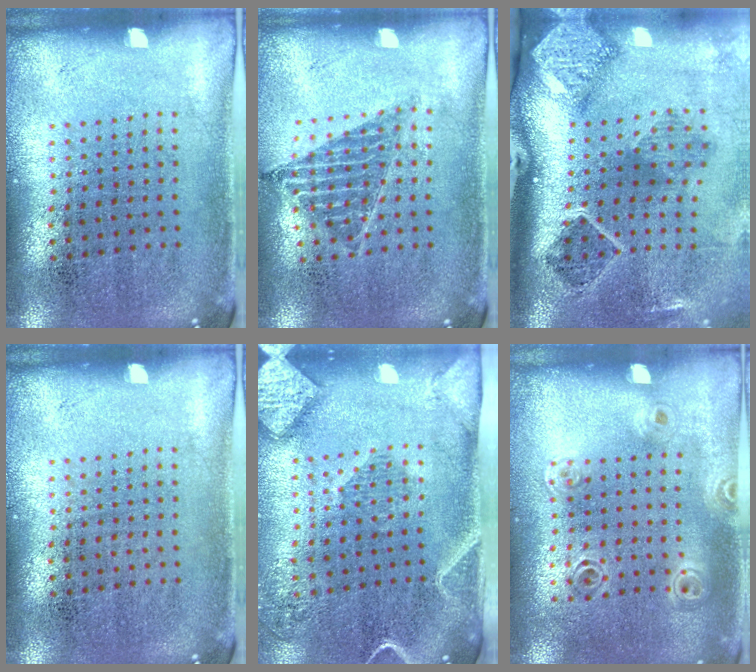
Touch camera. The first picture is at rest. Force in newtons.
{"total": 1.0, "press": 0.9, "slide": 0.3}
{"total": 2.9, "press": 1.9, "slide": 2.2}
{"total": 0.0}
{"total": 2.5, "press": 1.9, "slide": 1.5}
{"total": 1.1, "press": 1.1, "slide": 0.2}